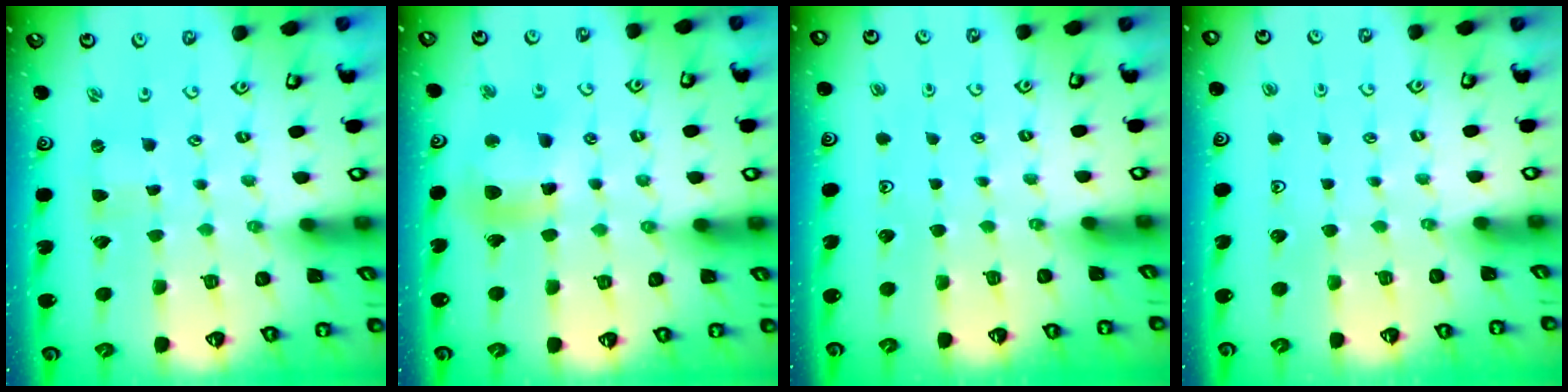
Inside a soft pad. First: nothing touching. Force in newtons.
{"total": 11.1, "press": 10.9, "slide": 2.4}
{"total": 0.0}
{"total": 0.0}